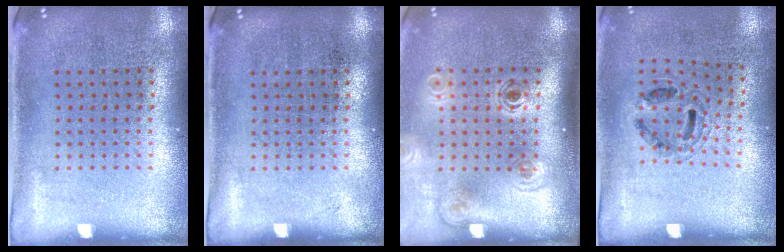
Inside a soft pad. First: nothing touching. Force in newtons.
{"total": 0.0}
{"total": 1.8, "press": 1.2, "slide": 1.3}
{"total": 1.0, "press": 0.8, "slide": 0.5}